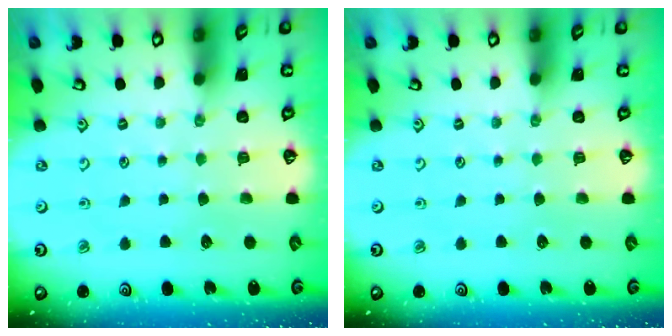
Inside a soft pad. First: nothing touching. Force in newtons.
{"total": 0.0}